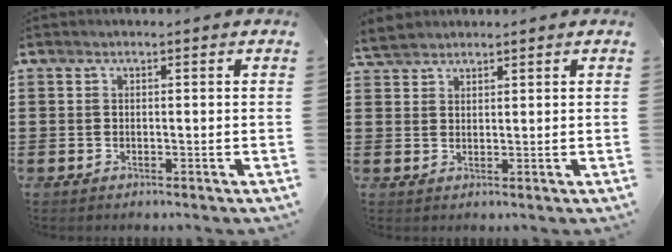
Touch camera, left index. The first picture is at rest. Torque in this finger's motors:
{"motor_torque": [2.14, 0.00, 1.05, 0.21]}